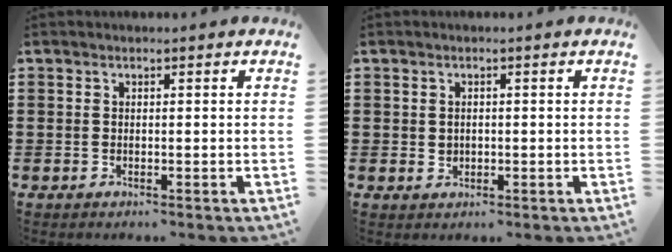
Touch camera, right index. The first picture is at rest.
{"total": 1.2, "force": [0.2, 1.0, 0.6], "torque": [-0.014, 0.008, 0.002]}